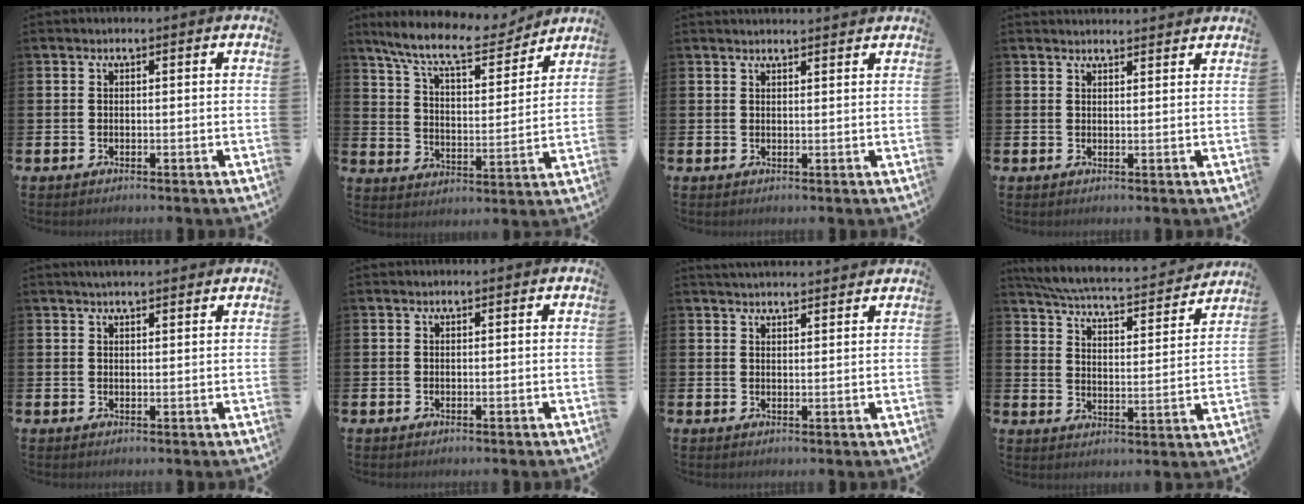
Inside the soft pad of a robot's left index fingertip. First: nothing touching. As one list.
[{"total": 10.6, "force": [9.5, 1.9, 4.2], "torque": [-0.115, -0.057, 0.163]}, {"total": 1.8, "force": [1.8, 0.1, 0.0], "torque": [0.008, -0.013, 0.030]}, {"total": 2.0, "force": [2.0, 0.1, -0.1], "torque": [0.006, -0.013, 0.034]}, {"total": 2.6, "force": [2.5, 0.2, 0.6], "torque": [-0.012, -0.006, 0.044]}, {"total": 0.0}, {"total": 3.0, "force": [3.0, 0.1, 0.2], "torque": [-0.010, -0.015, 0.055]}, {"total": 5.5, "force": [5.2, 0.7, 1.5], "torque": [-0.058, -0.043, 0.084]}]